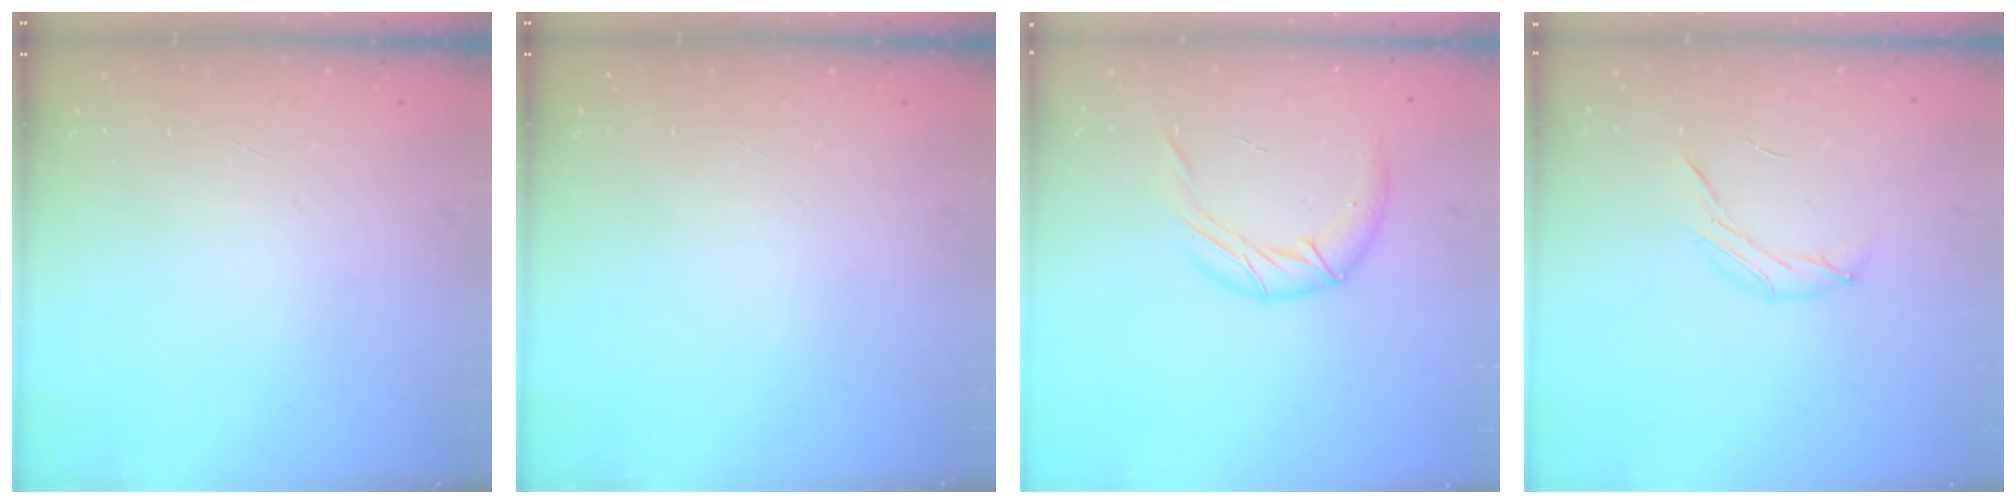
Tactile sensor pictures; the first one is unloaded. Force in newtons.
{"total": 0.0}
{"total": 10.8, "press": 10.7, "slide": 1.3}
{"total": 7.0, "press": 6.9, "slide": 1.4}